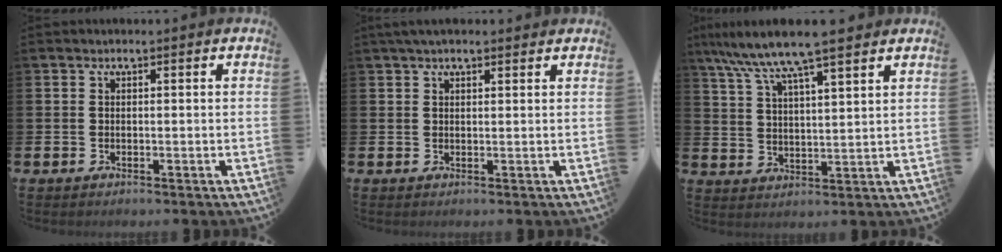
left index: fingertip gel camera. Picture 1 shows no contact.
{"total": 2.2, "force": [1.9, 0.6, 1.0], "torque": [-0.020, 0.005, 0.034]}
{"total": 9.4, "force": [8.2, 0.7, 4.6], "torque": [-0.118, -0.026, 0.147]}